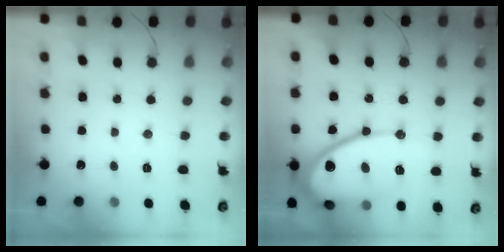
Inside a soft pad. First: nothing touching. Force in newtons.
{"total": 19.7, "press": 19.6, "slide": 1.8}